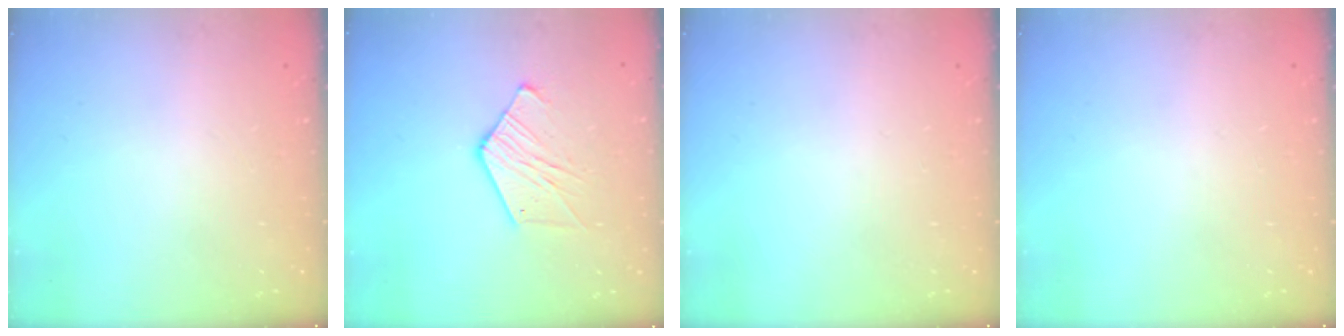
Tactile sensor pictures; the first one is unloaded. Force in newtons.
{"total": 9.8, "press": 9.7, "slide": 0.8}
{"total": 0.0}
{"total": 0.0}